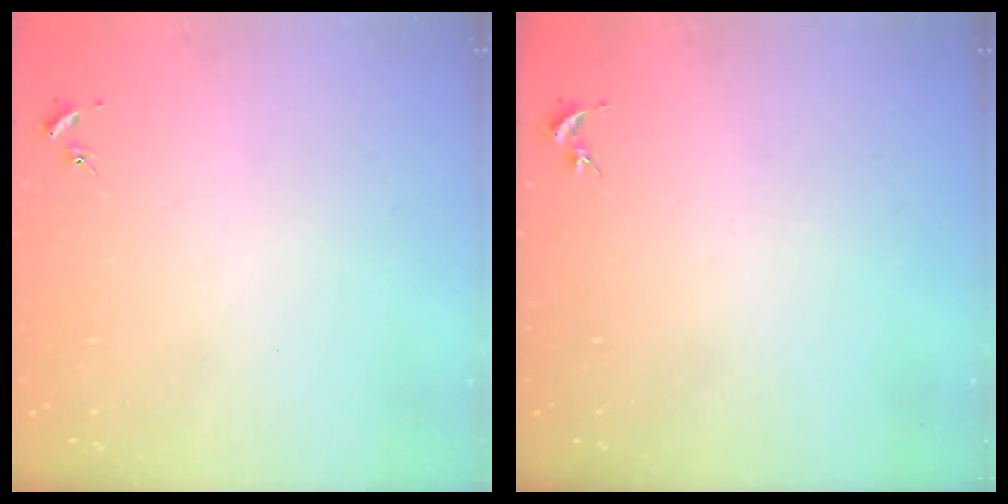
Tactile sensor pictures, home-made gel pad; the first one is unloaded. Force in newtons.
{"total": 0.0}